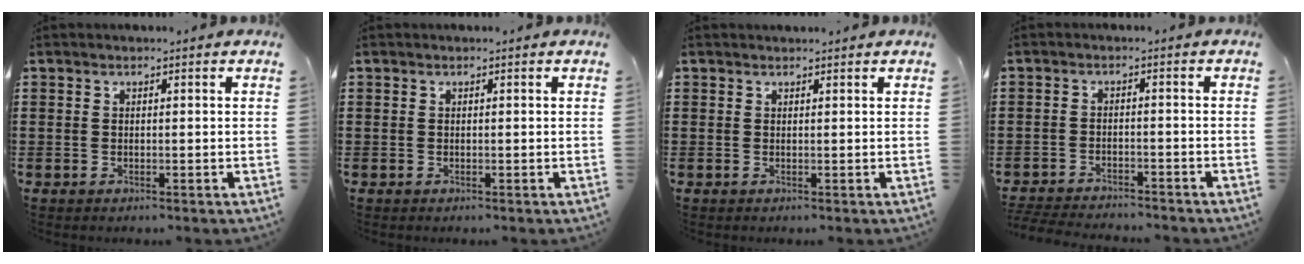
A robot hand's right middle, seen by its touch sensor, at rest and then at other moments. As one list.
[{"total": 0.0}, {"total": 0.5, "force": [0.5, 0.1, 0.0], "torque": [-0.002, 0.000, 0.010]}, {"total": 3.5, "force": [-3.5, 0.3, 0.3], "torque": [-0.015, -0.003, -0.075]}]